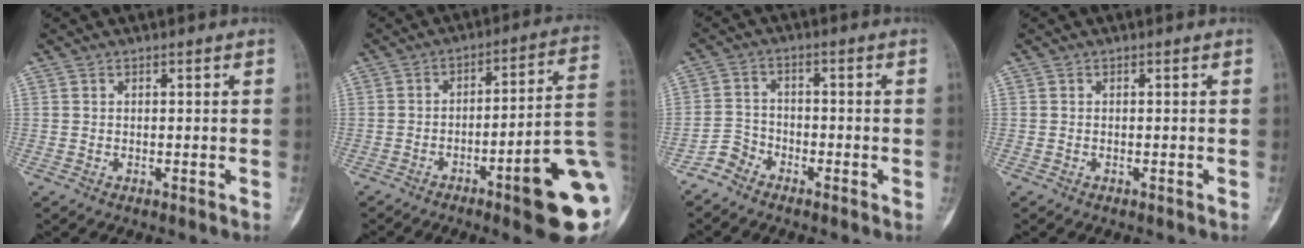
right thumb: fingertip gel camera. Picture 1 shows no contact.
{"total": 17.2, "force": [-5.8, 2.6, 16.0], "torque": [-0.166, 0.031, -0.078]}
{"total": 3.5, "force": [-3.0, 1.8, -0.3], "torque": [0.012, 0.016, -0.071]}
{"total": 0.0}